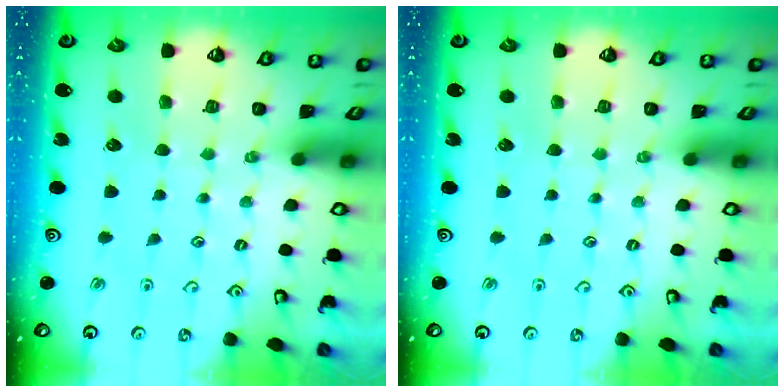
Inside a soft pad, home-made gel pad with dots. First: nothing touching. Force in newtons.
{"total": 0.0}